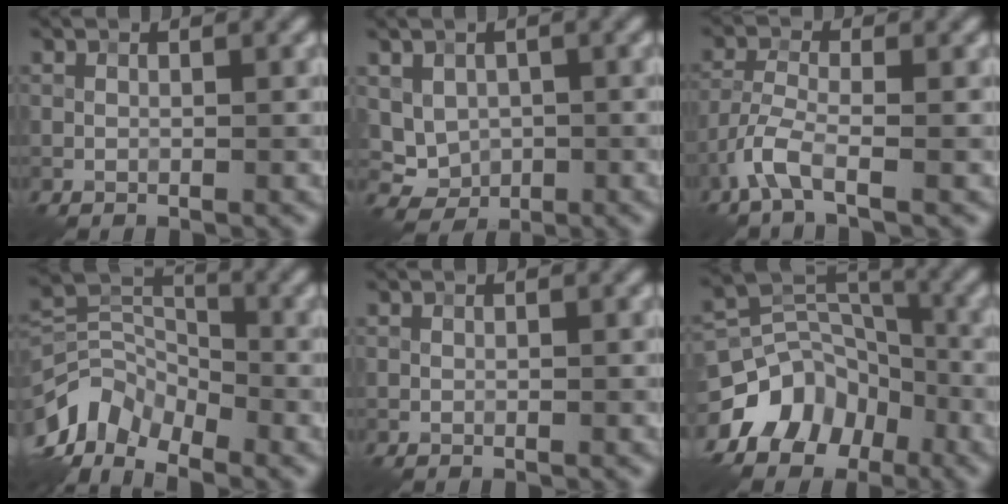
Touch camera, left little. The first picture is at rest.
{"total": 3.5, "force": [0.4, 3.0, 1.8], "torque": [-0.030, -0.005, 0.019]}
{"total": 3.4, "force": [-2.1, 0.8, 2.6], "torque": [-0.060, 0.001, -0.055]}
{"total": 6.8, "force": [-4.2, 4.1, 3.4], "torque": [-0.062, -0.002, -0.096]}
{"total": 0.0}
{"total": 9.1, "force": [-5.6, 6.4, 3.3], "torque": [-0.050, 0.022, -0.100]}